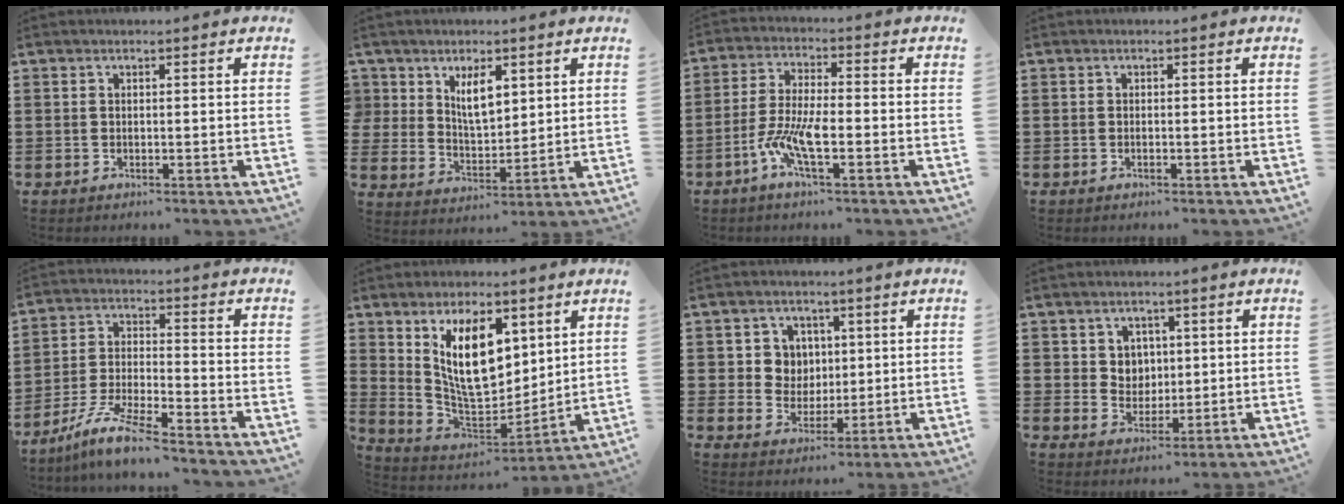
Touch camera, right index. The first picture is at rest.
{"total": 6.8, "force": [3.6, 4.1, 4.0], "torque": [-0.080, 0.007, 0.065]}
{"total": 7.0, "force": [-3.0, 1.8, 6.0], "torque": [-0.146, -0.015, -0.064]}
{"total": 0.0}
{"total": 7.9, "force": [-6.9, 0.2, 3.9], "torque": [-0.093, -0.007, -0.138]}
{"total": 13.2, "force": [5.0, 6.5, 10.4], "torque": [-0.199, -0.002, 0.090]}
{"total": 5.6, "force": [1.5, 5.2, 1.3], "torque": [-0.044, 0.016, 0.024]}
{"total": 3.9, "force": [1.5, 3.5, 0.9], "torque": [-0.027, 0.008, 0.024]}